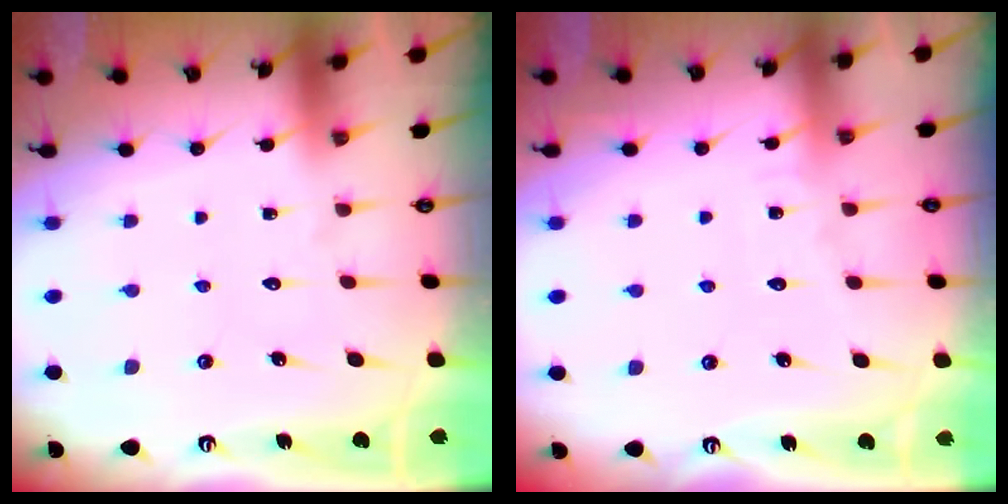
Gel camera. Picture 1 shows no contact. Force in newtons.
{"total": 4.7, "press": 4.7, "slide": 0.4}